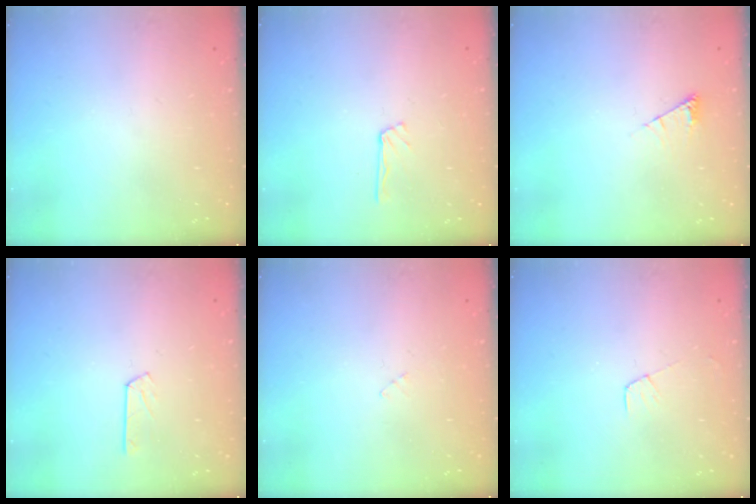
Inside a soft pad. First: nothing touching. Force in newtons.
{"total": 4.3, "press": 4.2, "slide": 0.4}
{"total": 4.4, "press": 4.4, "slide": 0.5}
{"total": 2.8, "press": 2.8, "slide": 0.4}
{"total": 2.7, "press": 2.7, "slide": 0.3}
{"total": 3.6, "press": 3.6, "slide": 0.3}